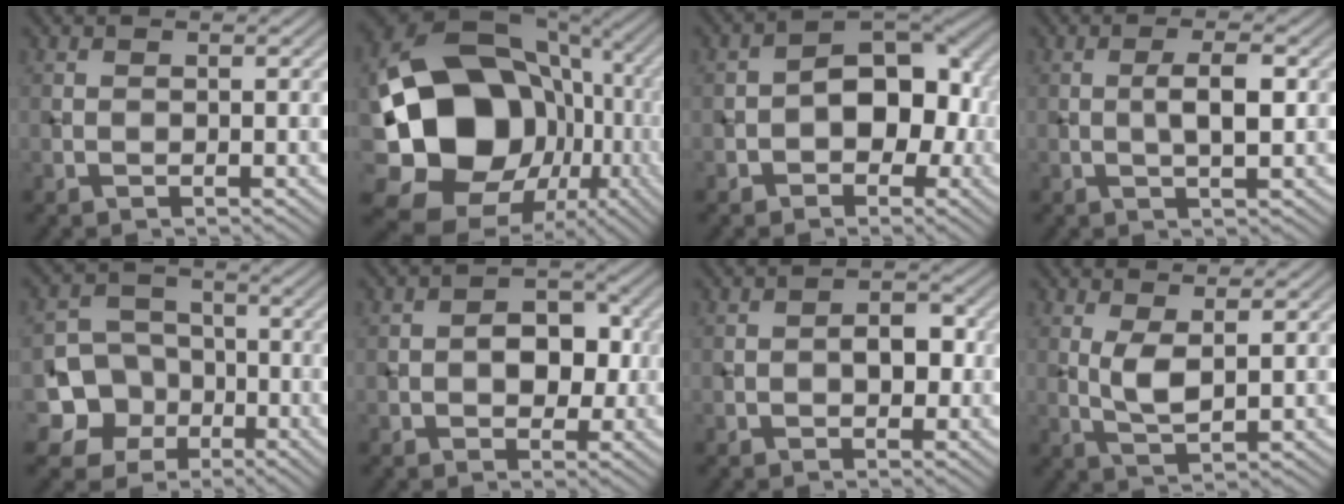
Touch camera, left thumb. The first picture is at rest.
{"total": 21.7, "force": [-3.2, 17.8, 12.1], "torque": [-0.259, -0.029, -0.046]}
{"total": 8.0, "force": [-1.3, 5.4, 5.8], "torque": [-0.070, 0.007, -0.030]}
{"total": 3.5, "force": [0.2, 0.9, 3.3], "torque": [-0.062, 0.003, 0.003]}
{"total": 9.2, "force": [-3.2, 8.2, 2.5], "torque": [-0.064, -0.014, -0.091]}
{"total": 4.7, "force": [-0.4, 3.3, 3.3], "torque": [-0.042, 0.001, -0.012]}
{"total": 3.0, "force": [-0.3, 1.9, 2.3], "torque": [-0.034, 0.000, -0.010]}
{"total": 3.6, "force": [1.1, 1.2, 3.2], "torque": [-0.074, -0.006, 0.026]}